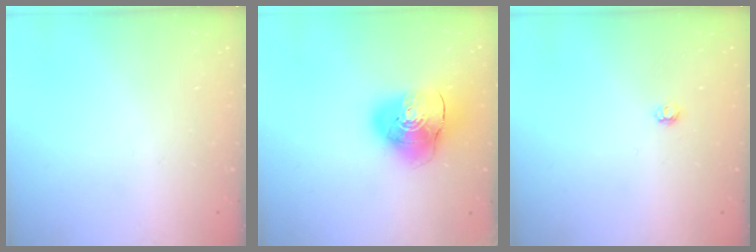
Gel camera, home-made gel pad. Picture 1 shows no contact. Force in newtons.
{"total": 14.4, "press": 14.2, "slide": 2.1}
{"total": 2.9, "press": 2.9, "slide": 0.4}